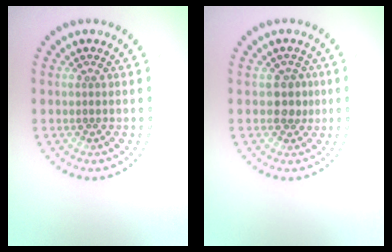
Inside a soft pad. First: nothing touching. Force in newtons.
{"total": 1.7, "press": 1.6, "slide": 0.7}